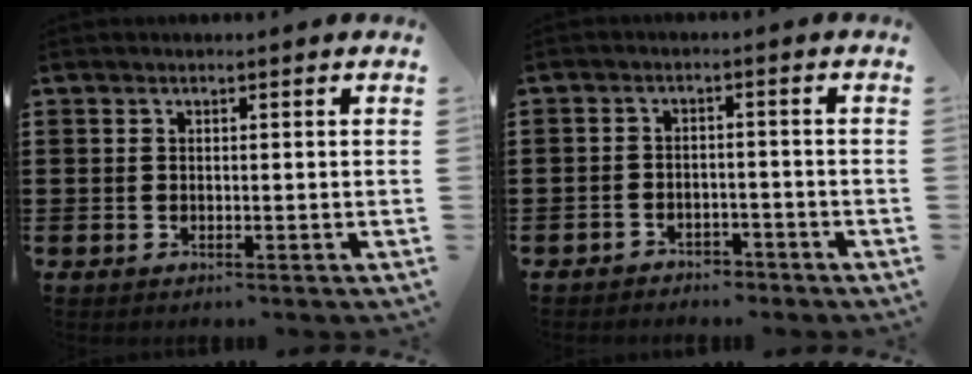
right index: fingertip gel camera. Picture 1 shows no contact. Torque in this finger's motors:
{"motor_torque": [0.17, 0.59, -0.06, -0.04]}